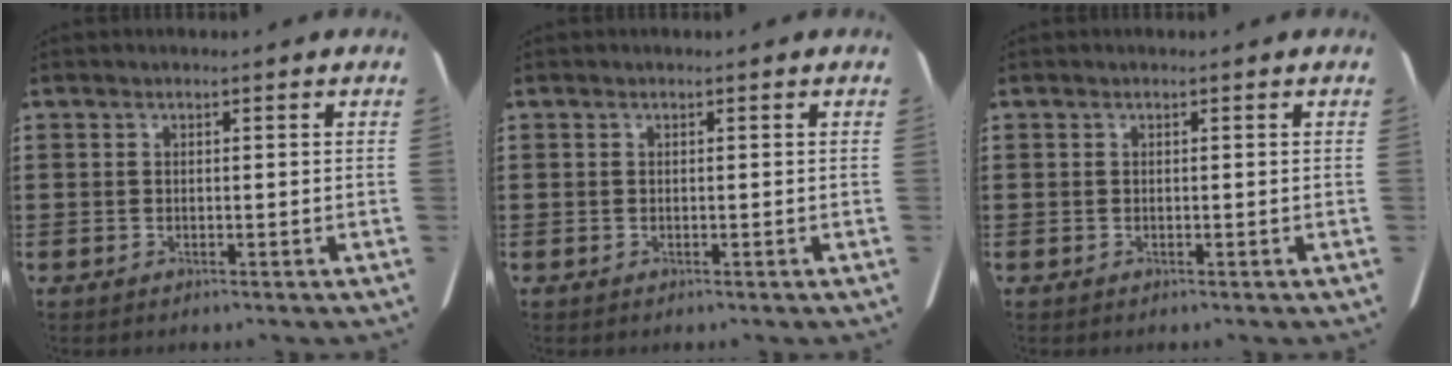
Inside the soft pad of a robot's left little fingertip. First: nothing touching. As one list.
[{"total": 0.0}, {"total": 0.0}]